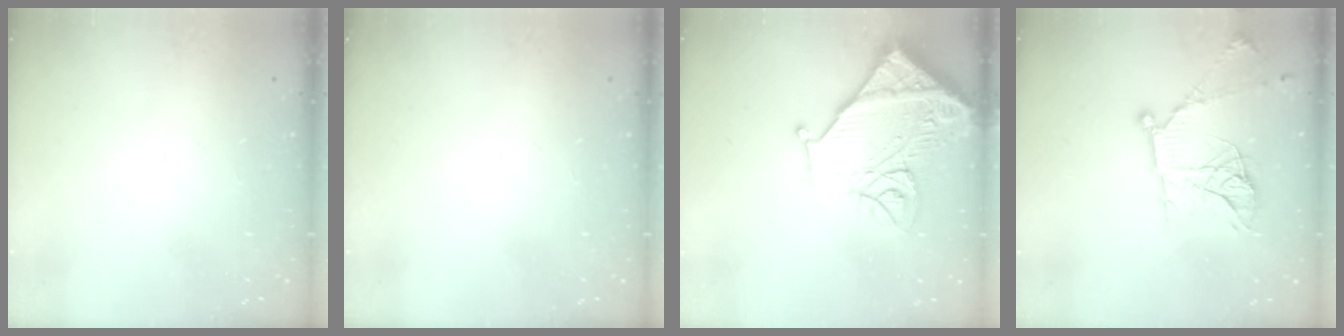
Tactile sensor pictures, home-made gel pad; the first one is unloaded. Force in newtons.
{"total": 0.0}
{"total": 16.9, "press": 16.8, "slide": 2.1}
{"total": 16.6, "press": 16.6, "slide": 1.3}